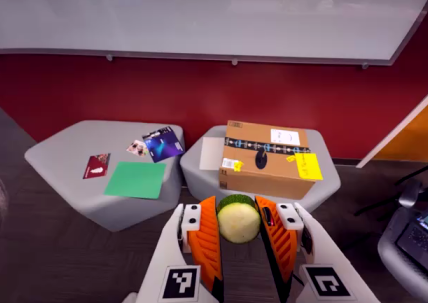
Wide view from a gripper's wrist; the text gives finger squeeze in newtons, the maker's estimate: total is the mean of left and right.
{"total": 11.8, "left": 11.8, "right": 11.7}